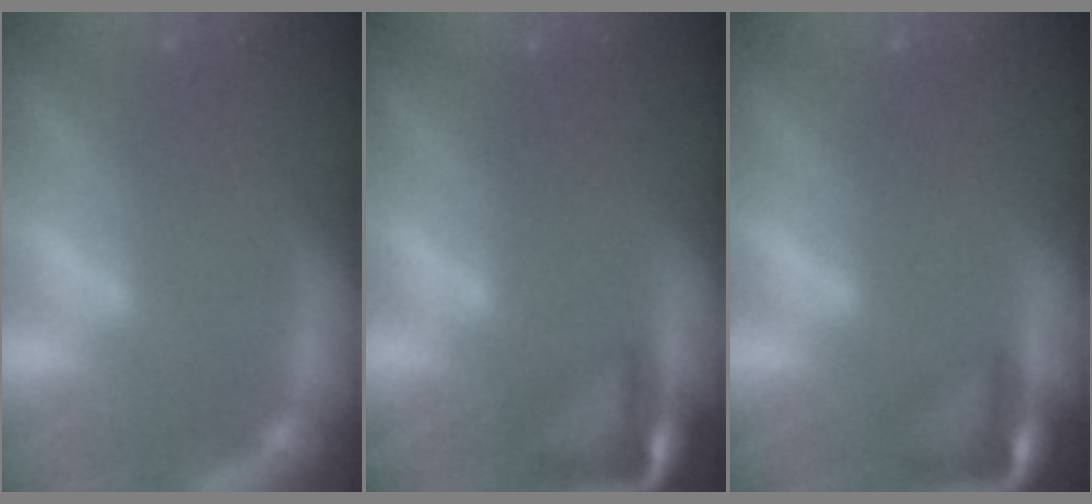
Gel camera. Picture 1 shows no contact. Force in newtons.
{"total": 4.4}
{"total": 3.9}